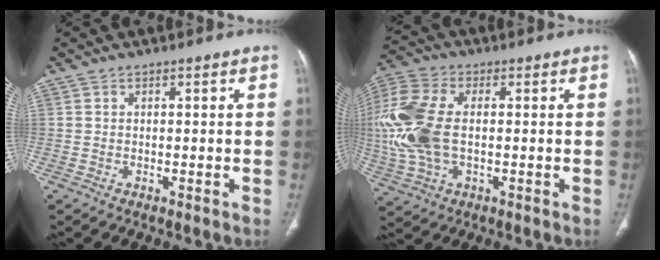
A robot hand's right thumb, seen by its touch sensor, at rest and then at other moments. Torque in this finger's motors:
{"motor_torque": [1.30, 1.34, 1.26, 0.61, 0.53]}